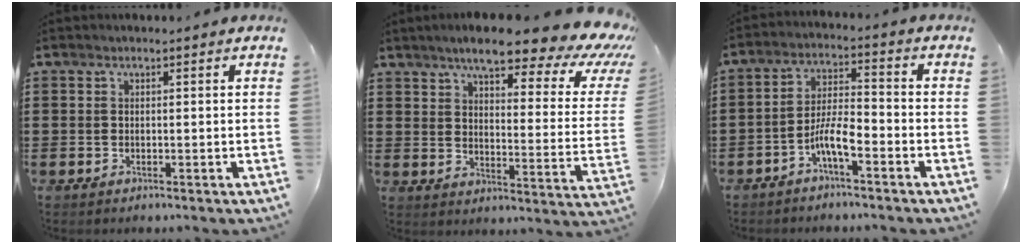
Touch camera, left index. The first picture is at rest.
{"total": 10.1, "force": [7.5, 1.7, 6.5], "torque": [-0.123, -0.049, 0.120]}
{"total": 6.1, "force": [-3.2, 1.5, 4.9], "torque": [-0.104, 0.005, -0.064]}